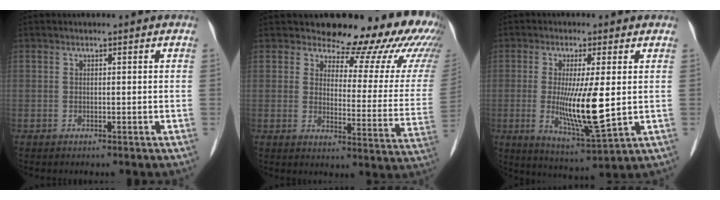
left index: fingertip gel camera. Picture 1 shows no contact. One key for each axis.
{"total": 19.7, "fx": 17.8, "fy": 4.9, "fz": 7.0, "tx": -0.059, "ty": -0.089, "tz": 0.183}
{"total": 9.9, "fx": 0.0, "fy": 1.2, "fz": 9.8, "tx": -0.184, "ty": -0.028, "tz": 0.002}